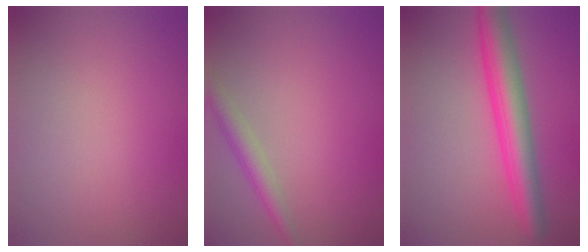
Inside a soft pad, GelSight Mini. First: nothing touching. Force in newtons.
{"total": 2.4, "press": 2.4, "slide": 0.0}
{"total": 5.7, "press": 5.7, "slide": 0.2}